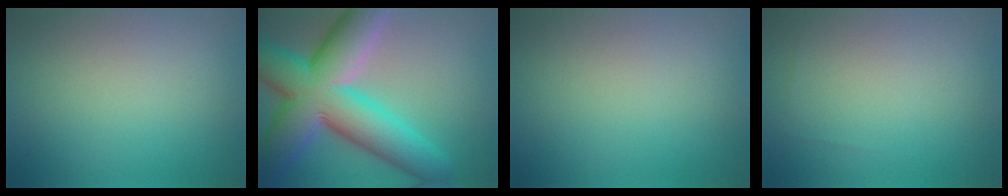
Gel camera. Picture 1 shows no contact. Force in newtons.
{"total": 14.0, "press": 14.0, "slide": 0.9}
{"total": 0.0}
{"total": 0.0}